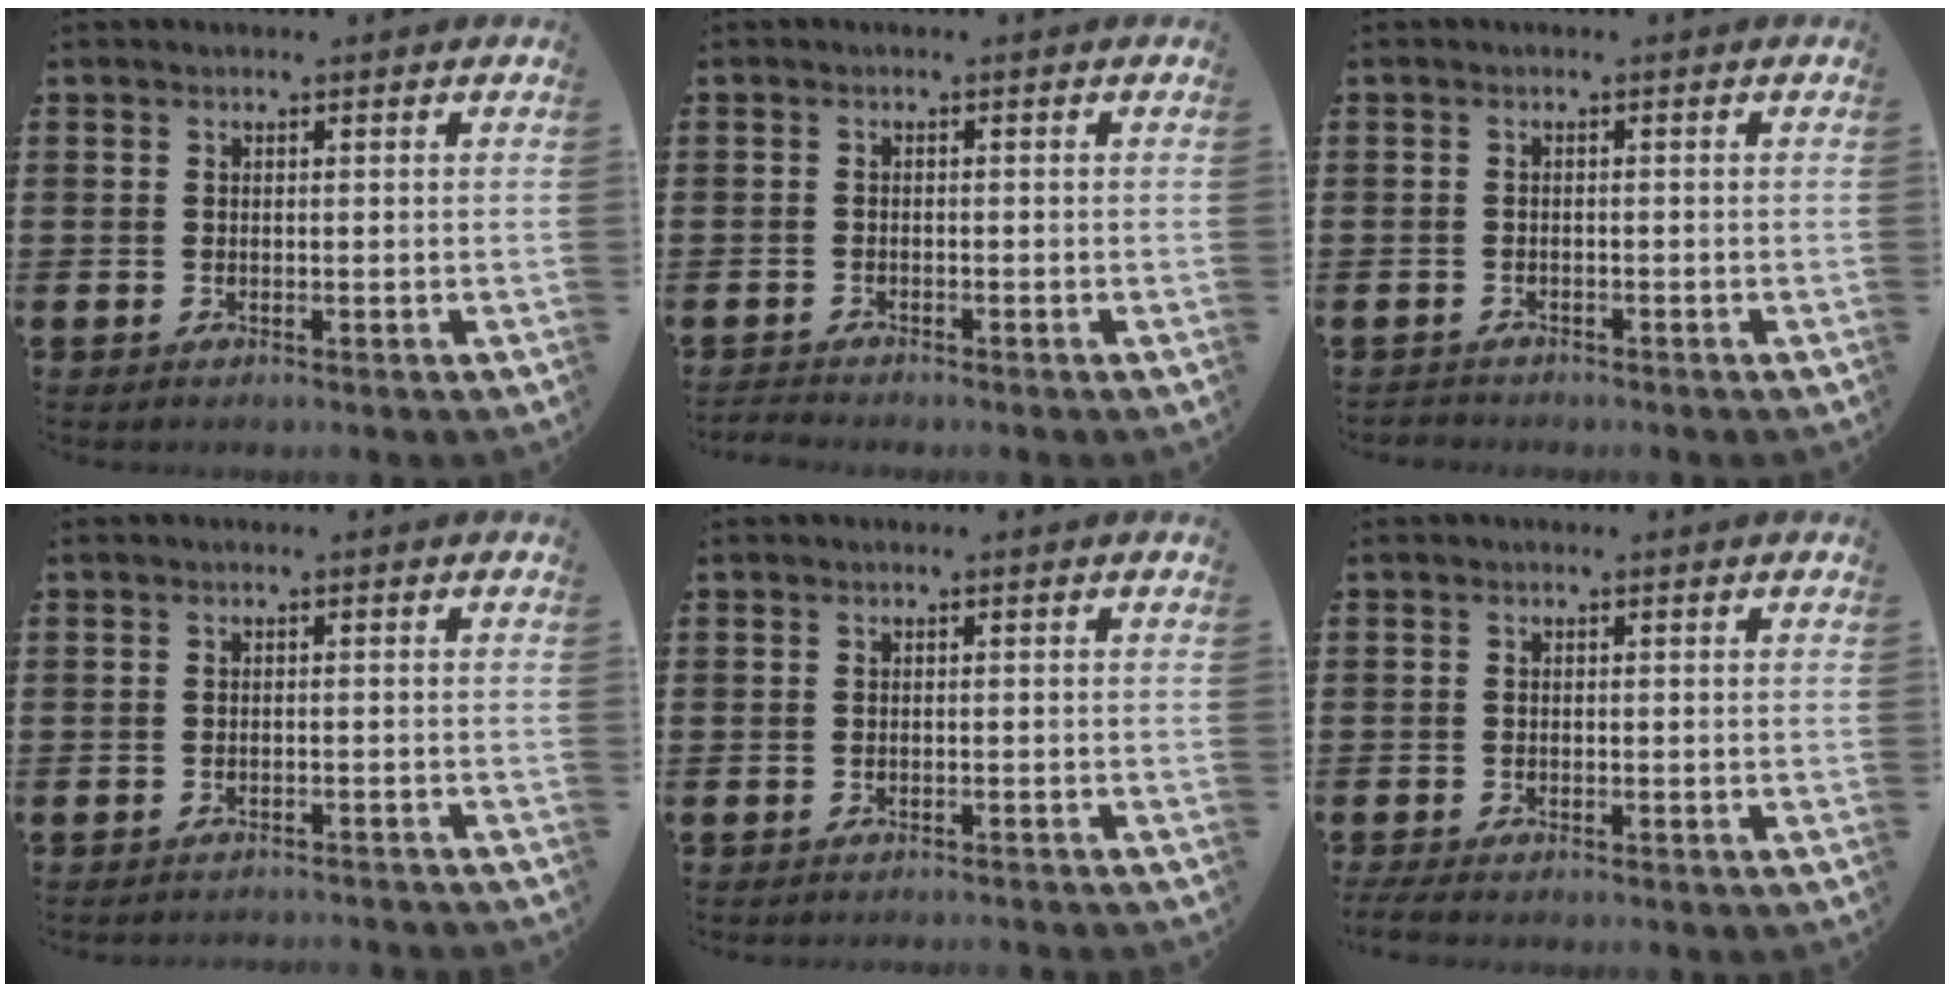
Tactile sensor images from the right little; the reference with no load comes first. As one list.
[{"total": 0.9, "force": [-0.9, 0.0, 0.0], "torque": [-0.003, -0.002, -0.017]}, {"total": 0.7, "force": [-0.7, 0.2, -0.1], "torque": [0.001, 0.000, -0.014]}, {"total": 1.2, "force": [-1.2, -0.2, -0.2], "torque": [0.001, 0.003, -0.025]}, {"total": 0.7, "force": [-0.7, -0.1, 0.0], "torque": [0.000, -0.001, -0.015]}, {"total": 1.2, "force": [-1.0, 0.3, 0.5], "torque": [-0.011, 0.001, -0.021]}]